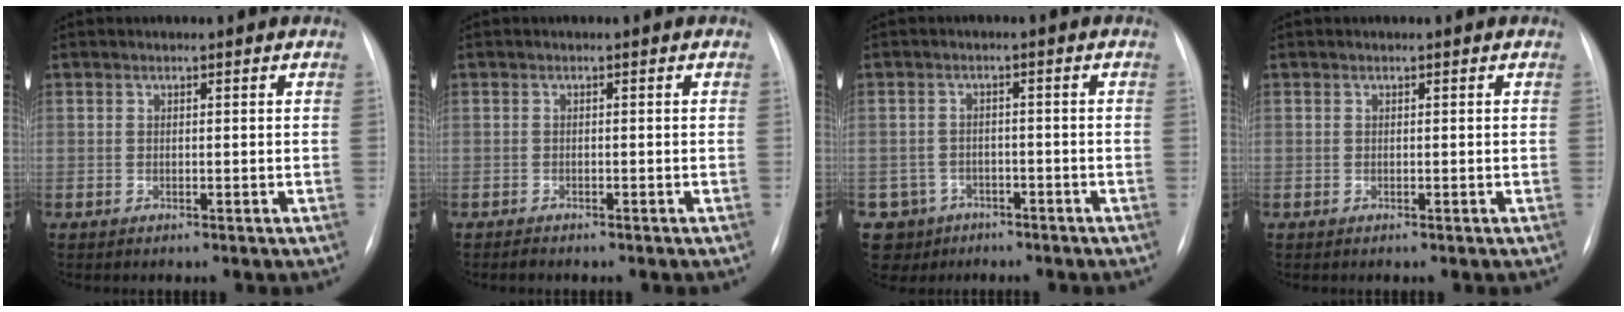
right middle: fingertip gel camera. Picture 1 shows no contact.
{"total": 0.8, "force": [-0.7, 0.3, 0.1], "torque": [-0.006, -0.001, -0.012]}
{"total": 5.6, "force": [-3.2, 4.5, -0.3], "torque": [0.005, 0.009, -0.046]}
{"total": 0.0}